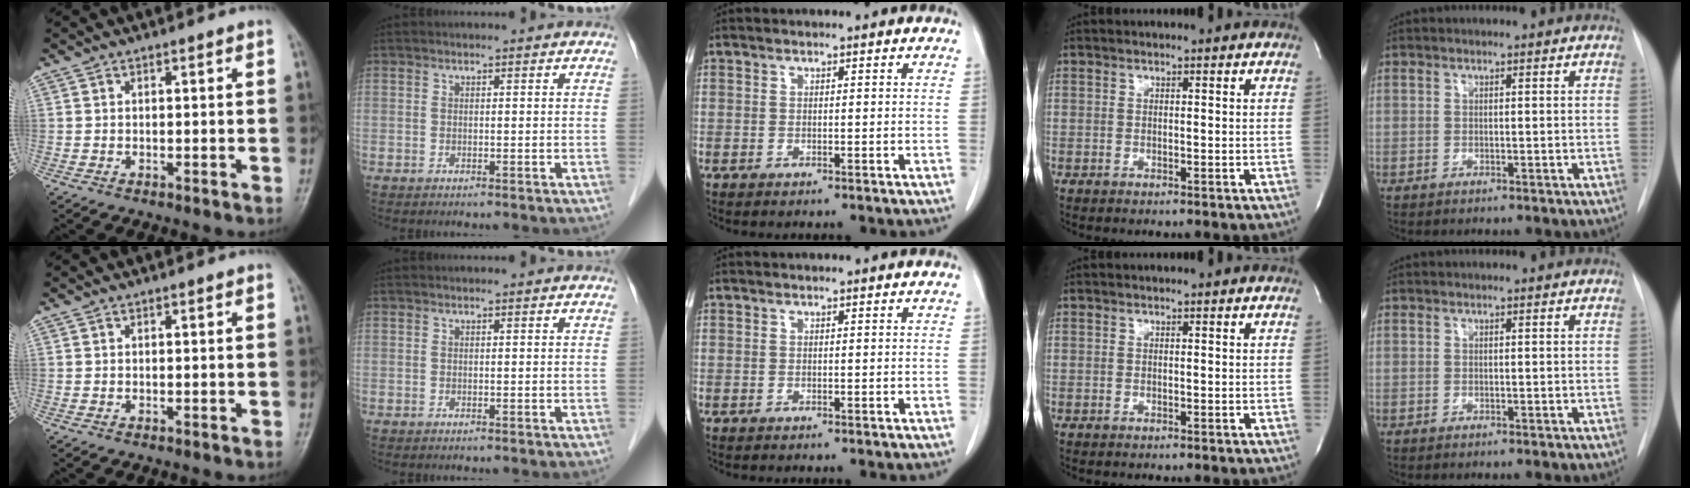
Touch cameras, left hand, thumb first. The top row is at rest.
{}